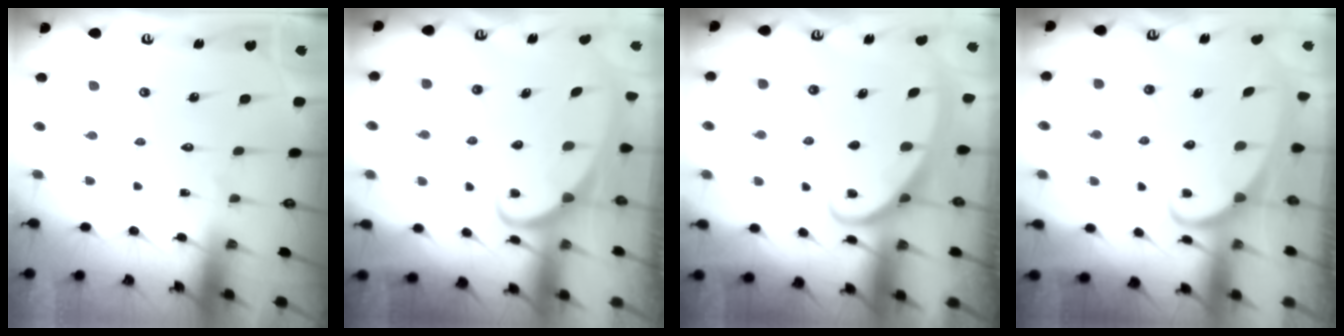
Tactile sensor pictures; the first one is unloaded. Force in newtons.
{"total": 2.2, "press": 2.2, "slide": 0.3}
{"total": 2.8, "press": 2.8, "slide": 0.4}
{"total": 2.2, "press": 2.2, "slide": 0.4}